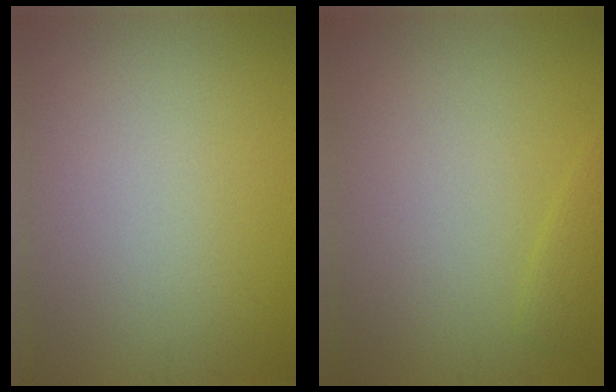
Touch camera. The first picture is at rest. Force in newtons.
{"total": 0.9, "press": 0.9, "slide": 0.1}